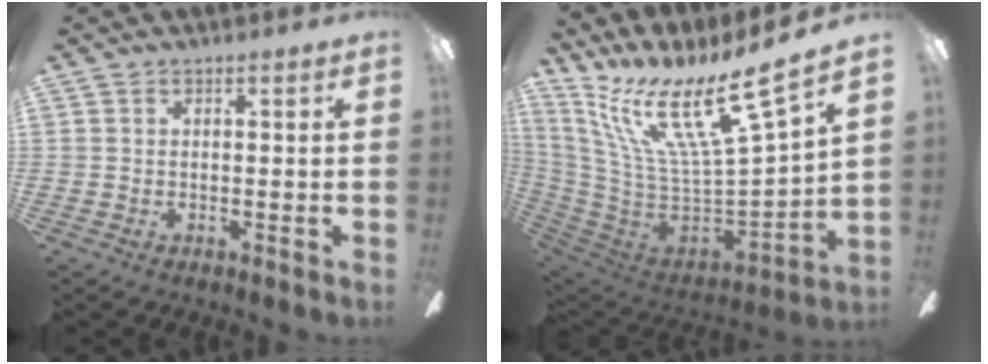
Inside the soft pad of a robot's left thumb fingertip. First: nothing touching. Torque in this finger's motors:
{"motor_torque": [1.12, -0.67, -0.33, -0.41, 0.36]}